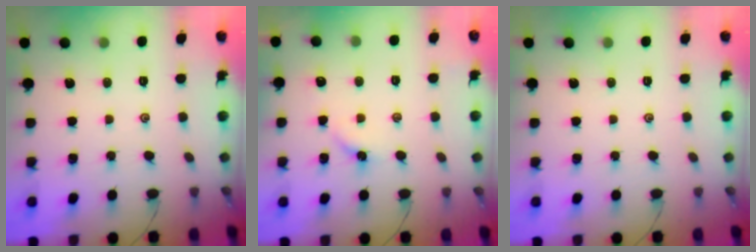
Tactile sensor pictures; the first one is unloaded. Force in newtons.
{"total": 3.2, "press": 3.2, "slide": 0.5}
{"total": 0.0}